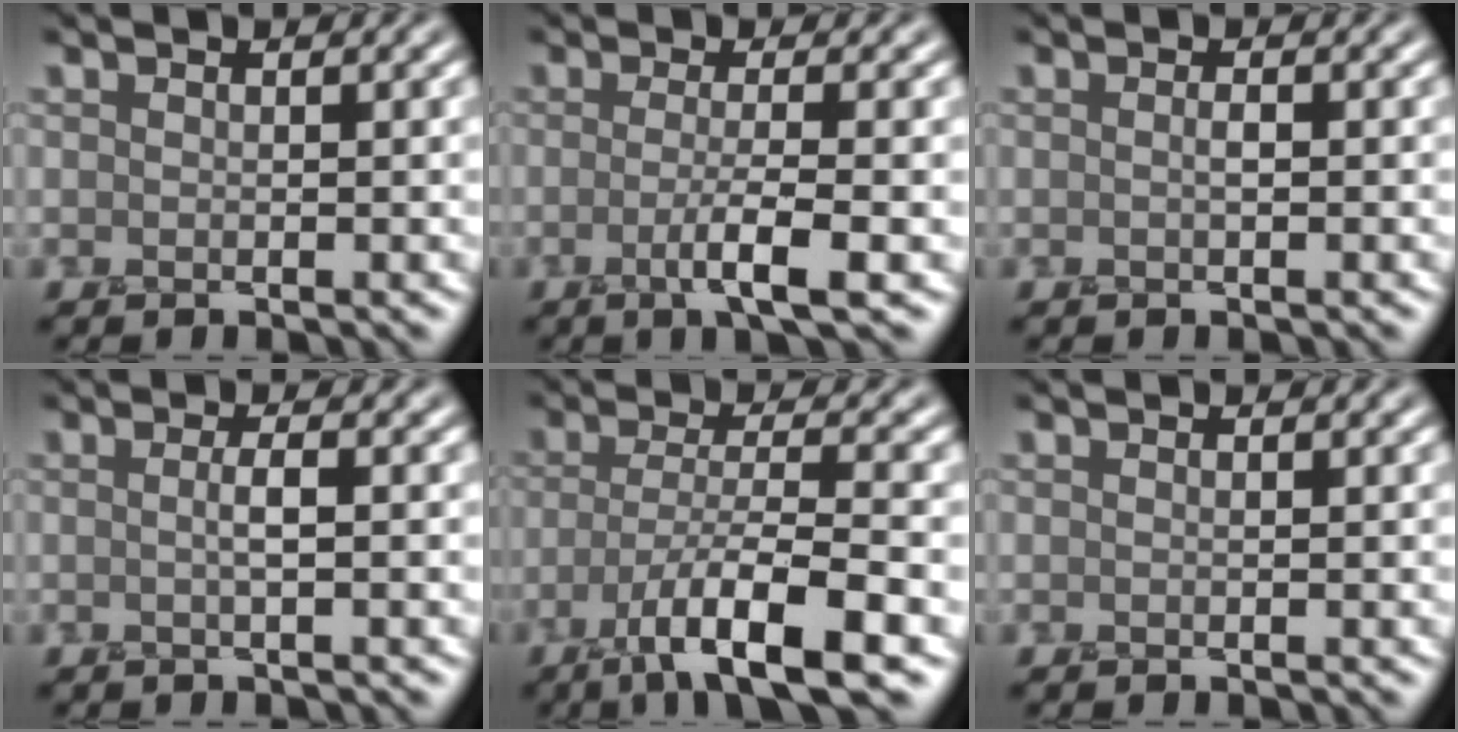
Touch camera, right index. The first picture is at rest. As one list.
[{"total": 3.8, "force": [-0.9, 0.8, 3.6], "torque": [-0.057, -0.004, -0.022]}, {"total": 0.7, "force": [0.0, 0.1, 0.7], "torque": [-0.013, 0.001, 0.000]}, {"total": 1.5, "force": [-0.1, 0.3, 1.5], "torque": [-0.024, 0.001, -0.004]}, {"total": 7.7, "force": [-3.9, 1.5, 6.4], "torque": [-0.105, -0.001, -0.071]}, {"total": 0.0}]